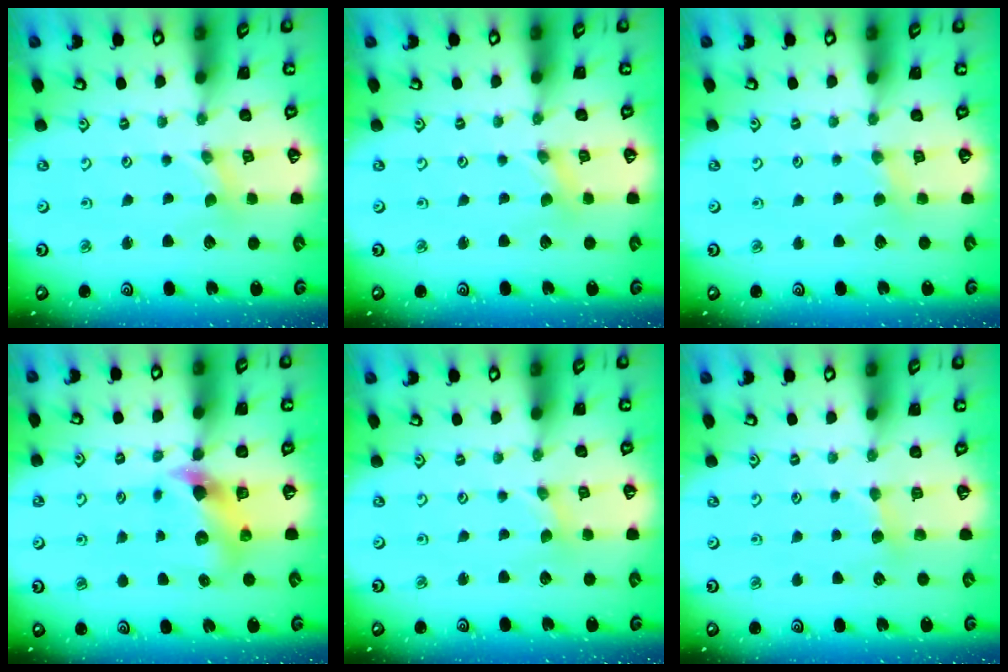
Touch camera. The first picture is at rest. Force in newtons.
{"total": 0.0}
{"total": 2.6, "press": 2.6, "slide": 0.5}
{"total": 6.3, "press": 6.3, "slide": 0.7}
{"total": 0.0}
{"total": 3.9, "press": 3.8, "slide": 0.5}